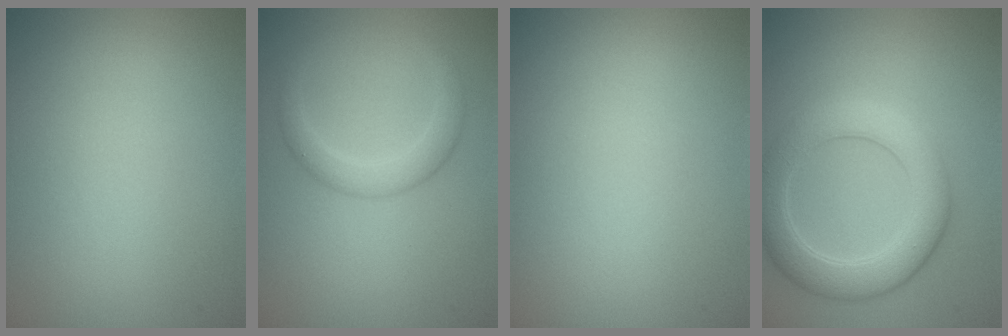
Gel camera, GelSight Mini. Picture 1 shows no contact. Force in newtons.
{"total": 2.2, "press": 2.2, "slide": 0.1}
{"total": 0.0}
{"total": 5.2, "press": 5.2, "slide": 0.1}